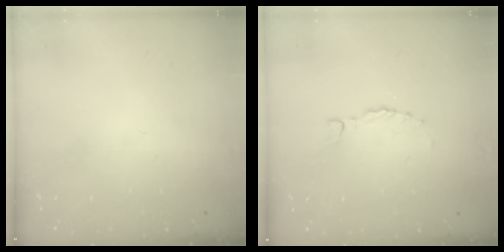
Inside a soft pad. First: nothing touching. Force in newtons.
{"total": 0.0}